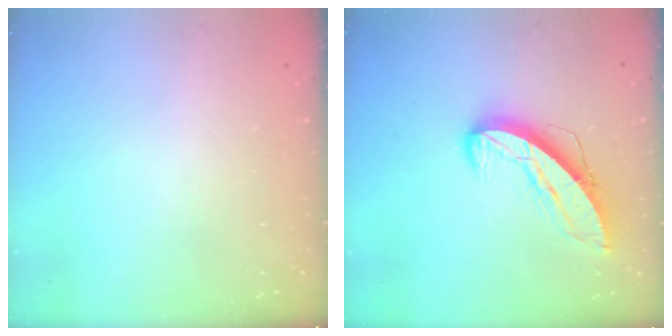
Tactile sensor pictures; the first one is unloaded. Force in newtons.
{"total": 9.4, "press": 9.4, "slide": 0.9}